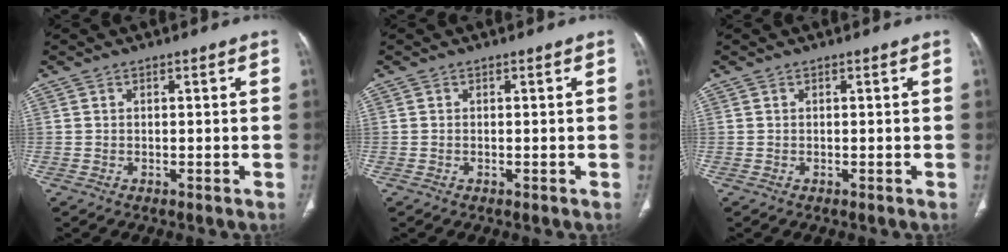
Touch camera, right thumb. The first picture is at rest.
{"total": 0.0}
{"total": 0.0}